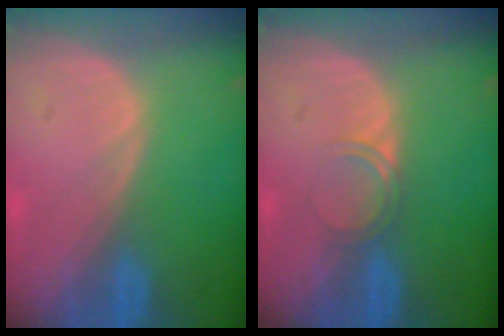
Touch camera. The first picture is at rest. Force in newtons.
{"total": 2.0, "press": 2.0, "slide": 0.2}